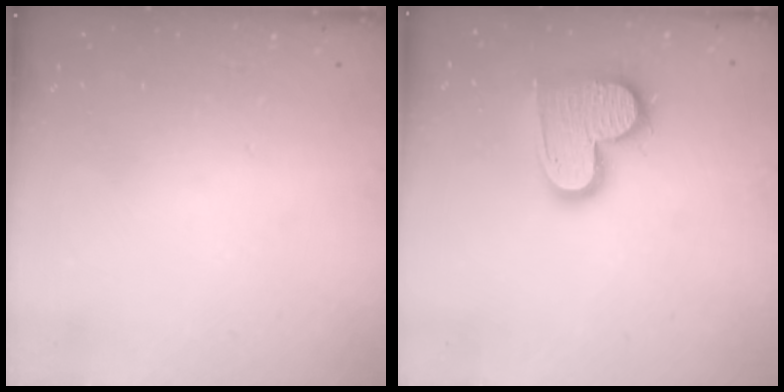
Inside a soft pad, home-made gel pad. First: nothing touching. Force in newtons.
{"total": 14.9, "press": 14.8, "slide": 1.1}